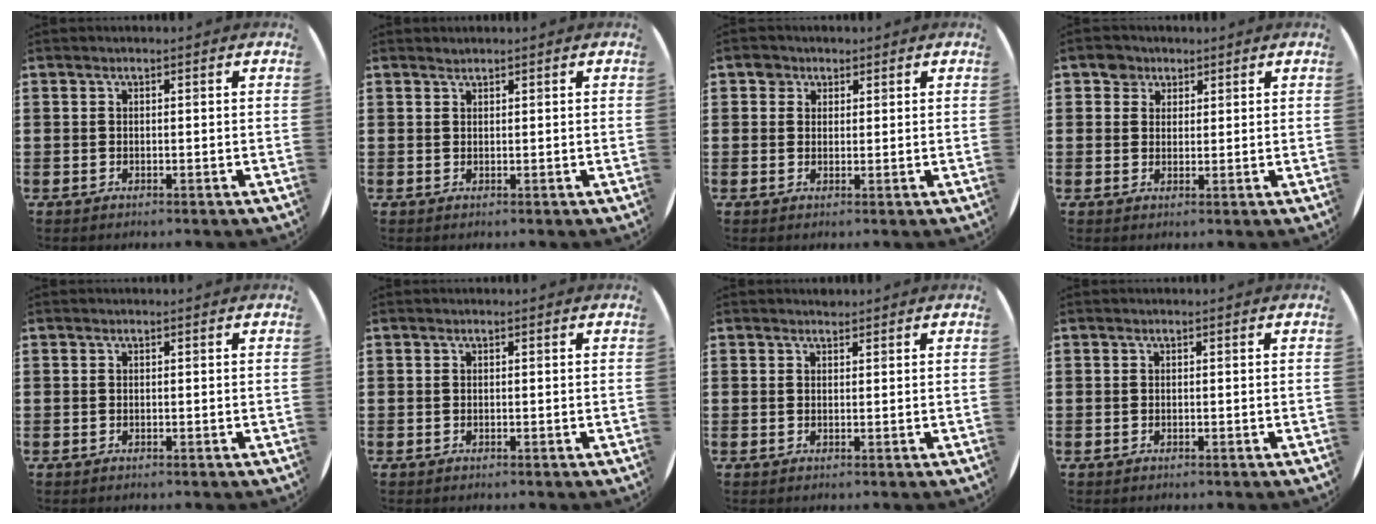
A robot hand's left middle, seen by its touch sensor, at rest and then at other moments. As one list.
[{"total": 0.6, "force": [0.6, 0.0, 0.0], "torque": [-0.001, 0.000, 0.012]}, {"total": 2.1, "force": [1.5, 1.5, 0.2], "torque": [0.009, 0.000, 0.026]}, {"total": 2.7, "force": [2.0, 1.9, 0.1], "torque": [0.007, 0.000, 0.036]}, {"total": 0.0}, {"total": 0.0}, {"total": 0.8, "force": [0.8, 0.2, -0.1], "torque": [0.000, 0.003, 0.016]}, {"total": 0.0}]